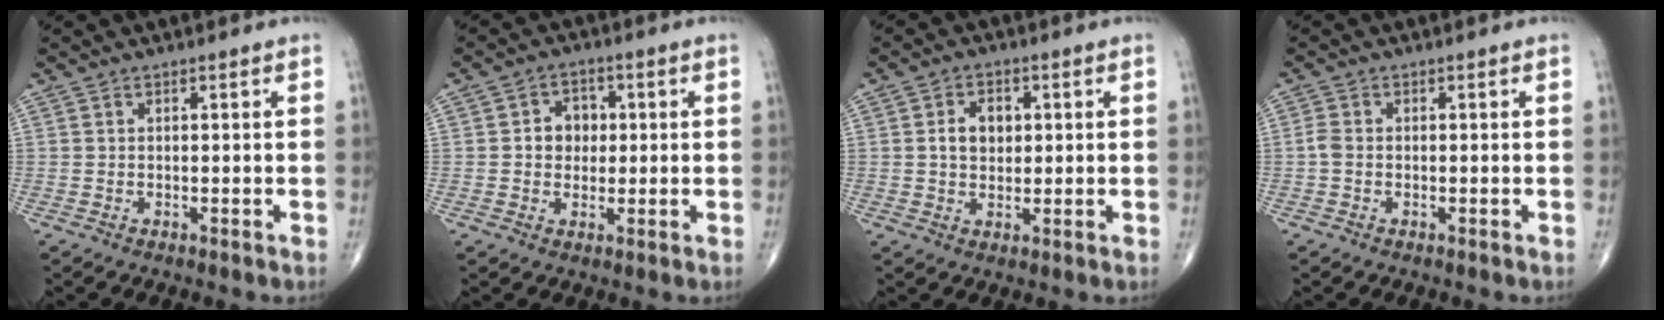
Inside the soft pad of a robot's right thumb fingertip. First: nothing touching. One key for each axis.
{"total": 5.1, "fx": 0.5, "fy": 4.3, "fz": 2.7, "tx": -0.011, "ty": 0.008, "tz": 0.002}
{"total": 5.2, "fx": 0.9, "fy": 3.7, "fz": 3.5, "tx": -0.045, "ty": 0.001, "tz": 0.012}
{"total": 1.7, "fx": -0.4, "fy": 1.2, "fz": 1.1, "tx": -0.024, "ty": 0.001, "tz": -0.012}